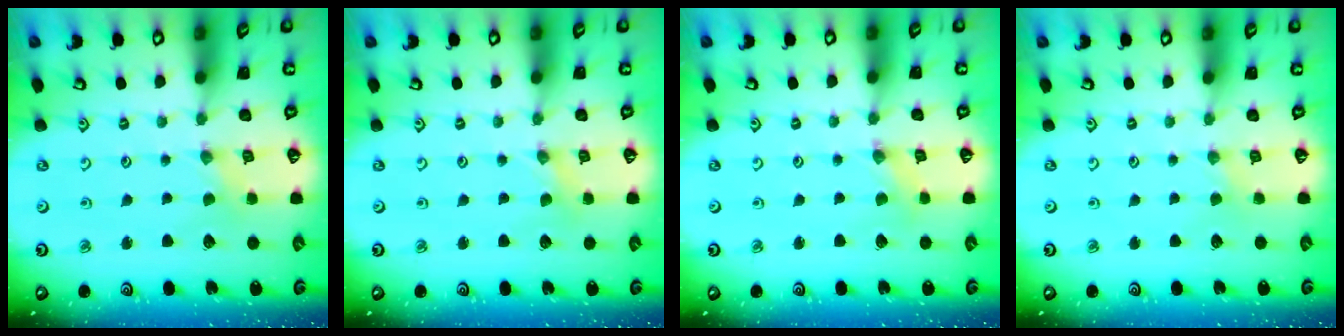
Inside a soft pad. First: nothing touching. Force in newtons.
{"total": 0.0}
{"total": 1.4, "press": 1.3, "slide": 0.3}
{"total": 0.5, "press": 0.5, "slide": 0.2}